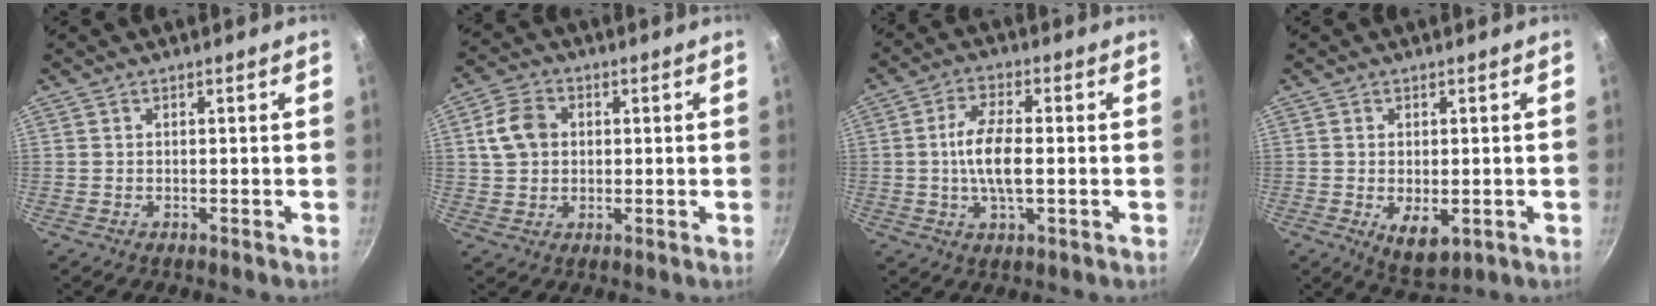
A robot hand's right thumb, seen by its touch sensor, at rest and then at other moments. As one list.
[{"total": 7.3, "force": [1.2, 5.8, 4.3], "torque": [-0.066, 0.011, 0.016]}, {"total": 8.8, "force": [-0.4, 3.4, 8.1], "torque": [-0.159, 0.009, -0.014]}, {"total": 5.9, "force": [-1.3, 3.3, 4.8], "torque": [-0.069, -0.013, -0.011]}]